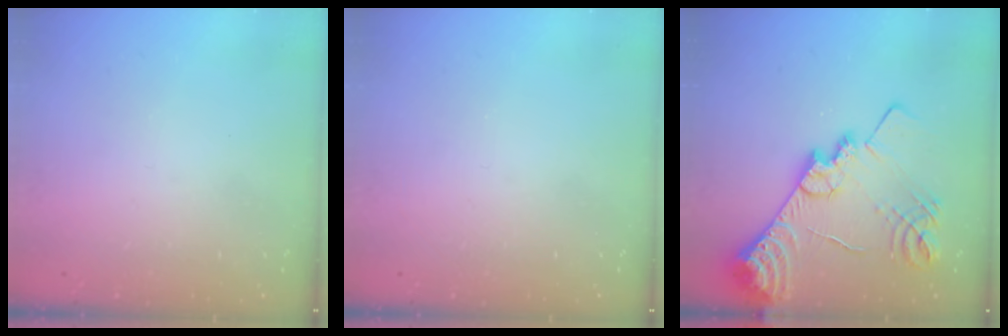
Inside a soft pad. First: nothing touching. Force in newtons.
{"total": 0.0}
{"total": 20.6, "press": 20.5, "slide": 1.9}